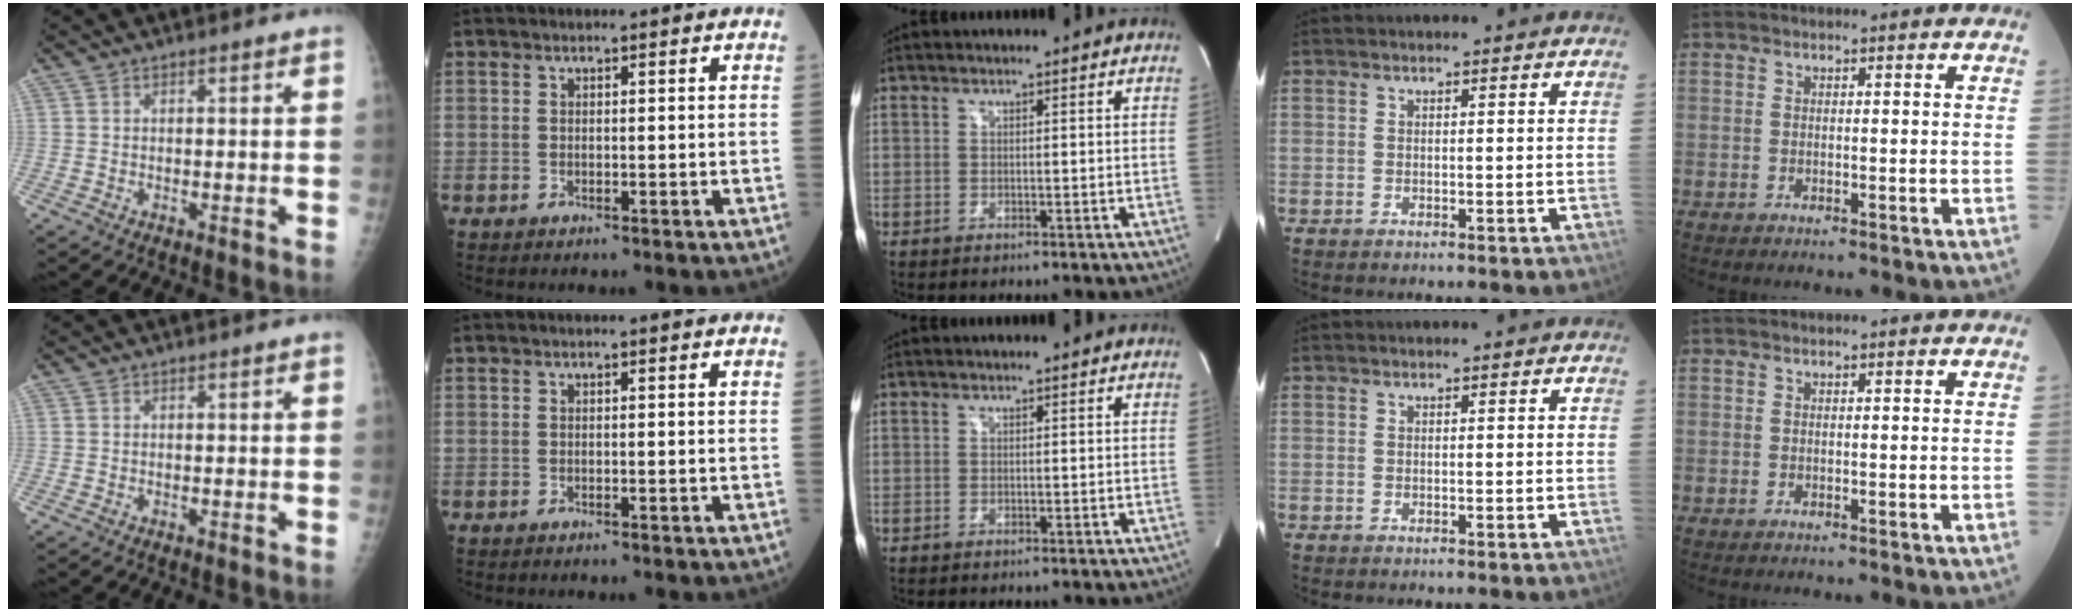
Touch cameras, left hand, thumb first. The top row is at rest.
{}